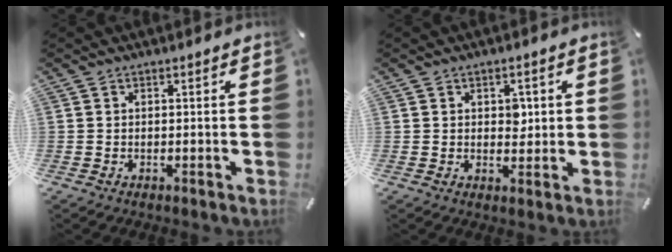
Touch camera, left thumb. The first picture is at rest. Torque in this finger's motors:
{"motor_torque": [0.49, 0.95, 0.17, -0.26, 0.10]}